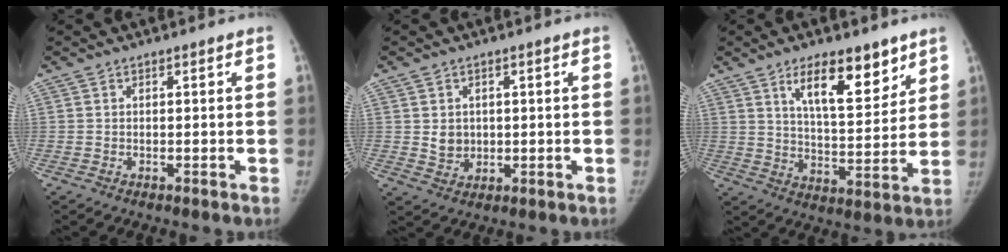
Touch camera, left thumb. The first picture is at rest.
{"total": 3.9, "force": [0.6, 3.4, 1.9], "torque": [-0.015, -0.007, 0.020]}
{"total": 13.5, "force": [8.2, 5.3, 9.4], "torque": [-0.112, -0.052, 0.138]}